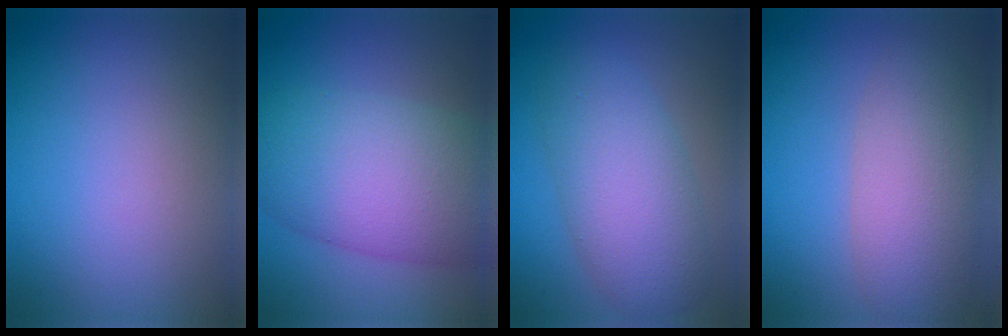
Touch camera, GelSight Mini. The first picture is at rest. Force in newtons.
{"total": 10.4, "press": 10.4, "slide": 0.3}
{"total": 6.5, "press": 6.5, "slide": 0.3}
{"total": 6.1, "press": 6.0, "slide": 0.5}